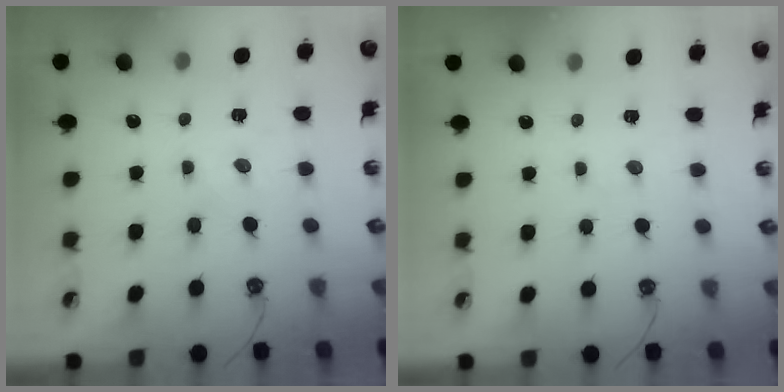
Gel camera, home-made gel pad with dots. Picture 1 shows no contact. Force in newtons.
{"total": 1.1, "press": 1.0, "slide": 0.2}